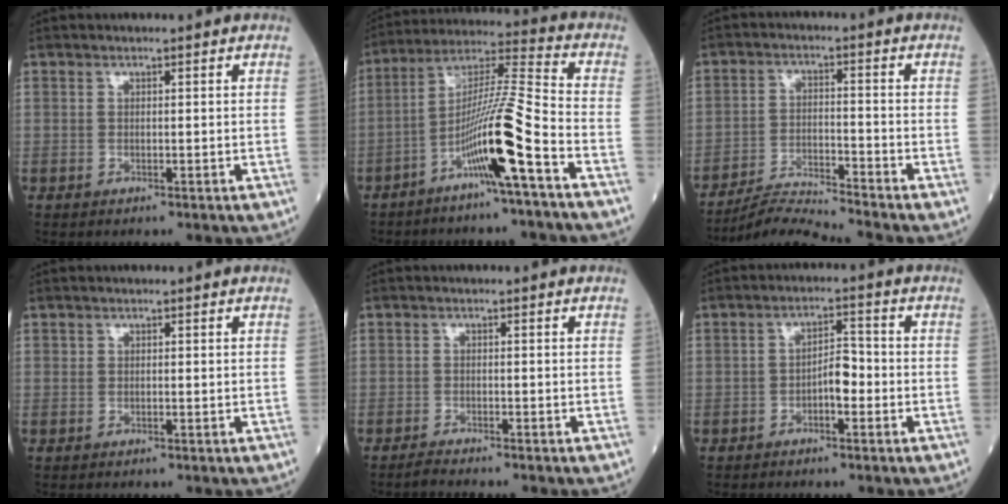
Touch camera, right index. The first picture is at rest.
{"total": 12.2, "force": [-5.7, -1.3, 10.6], "torque": [-0.201, 0.004, -0.111]}
{"total": 6.6, "force": [-6.2, -2.2, 0.3], "torque": [-0.017, -0.014, -0.116]}
{"total": 0.0}
{"total": 1.8, "force": [-1.7, -0.5, 0.5], "torque": [-0.018, -0.006, -0.032]}
{"total": 3.7, "force": [-1.3, 1.3, 3.2], "torque": [-0.051, 0.013, -0.024]}